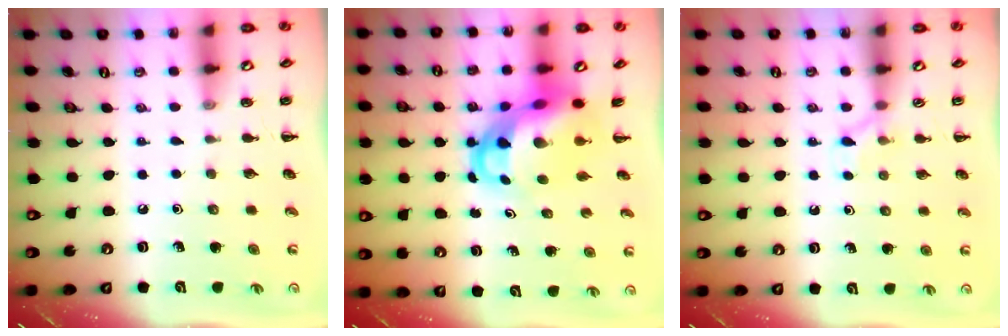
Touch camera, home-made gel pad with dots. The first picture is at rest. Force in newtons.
{"total": 8.1, "press": 7.7, "slide": 2.3}
{"total": 4.4, "press": 4.1, "slide": 1.6}